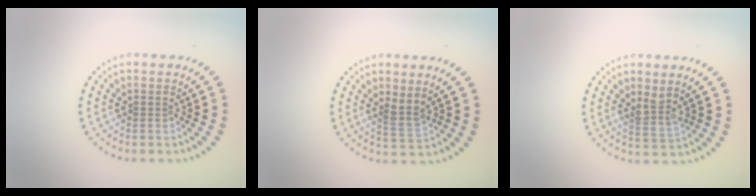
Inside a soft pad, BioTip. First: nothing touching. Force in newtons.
{"total": 2.1, "press": 1.7, "slide": 1.3}
{"total": 1.9, "press": 1.6, "slide": 0.9}